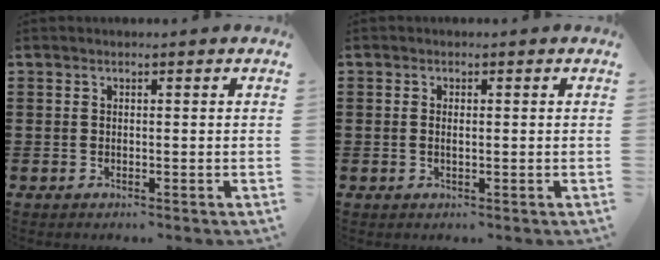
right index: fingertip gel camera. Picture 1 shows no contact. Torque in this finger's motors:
{"motor_torque": [-0.40, 1.73, -0.01, 0.00]}